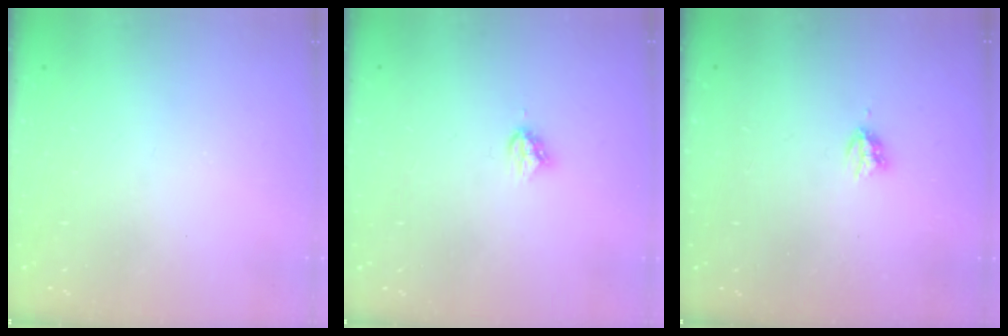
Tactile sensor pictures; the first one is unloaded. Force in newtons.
{"total": 3.9, "press": 3.9, "slide": 0.4}
{"total": 2.9, "press": 2.9, "slide": 0.5}